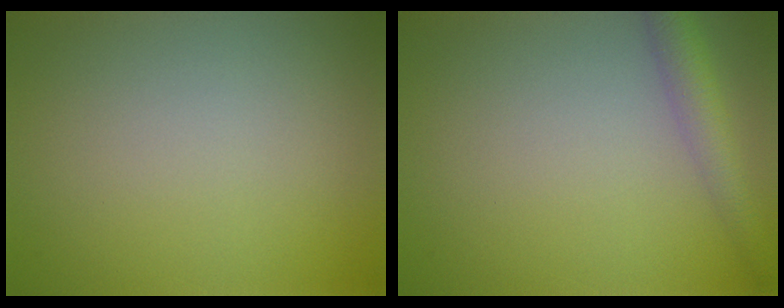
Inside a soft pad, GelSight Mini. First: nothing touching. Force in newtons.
{"total": 3.0, "press": 3.0, "slide": 0.1}